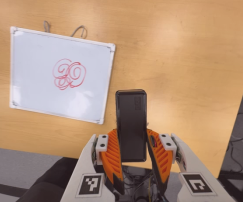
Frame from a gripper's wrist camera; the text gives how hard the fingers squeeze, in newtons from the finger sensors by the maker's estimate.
{"total": 4.9, "left": 3.5, "right": 6.3}